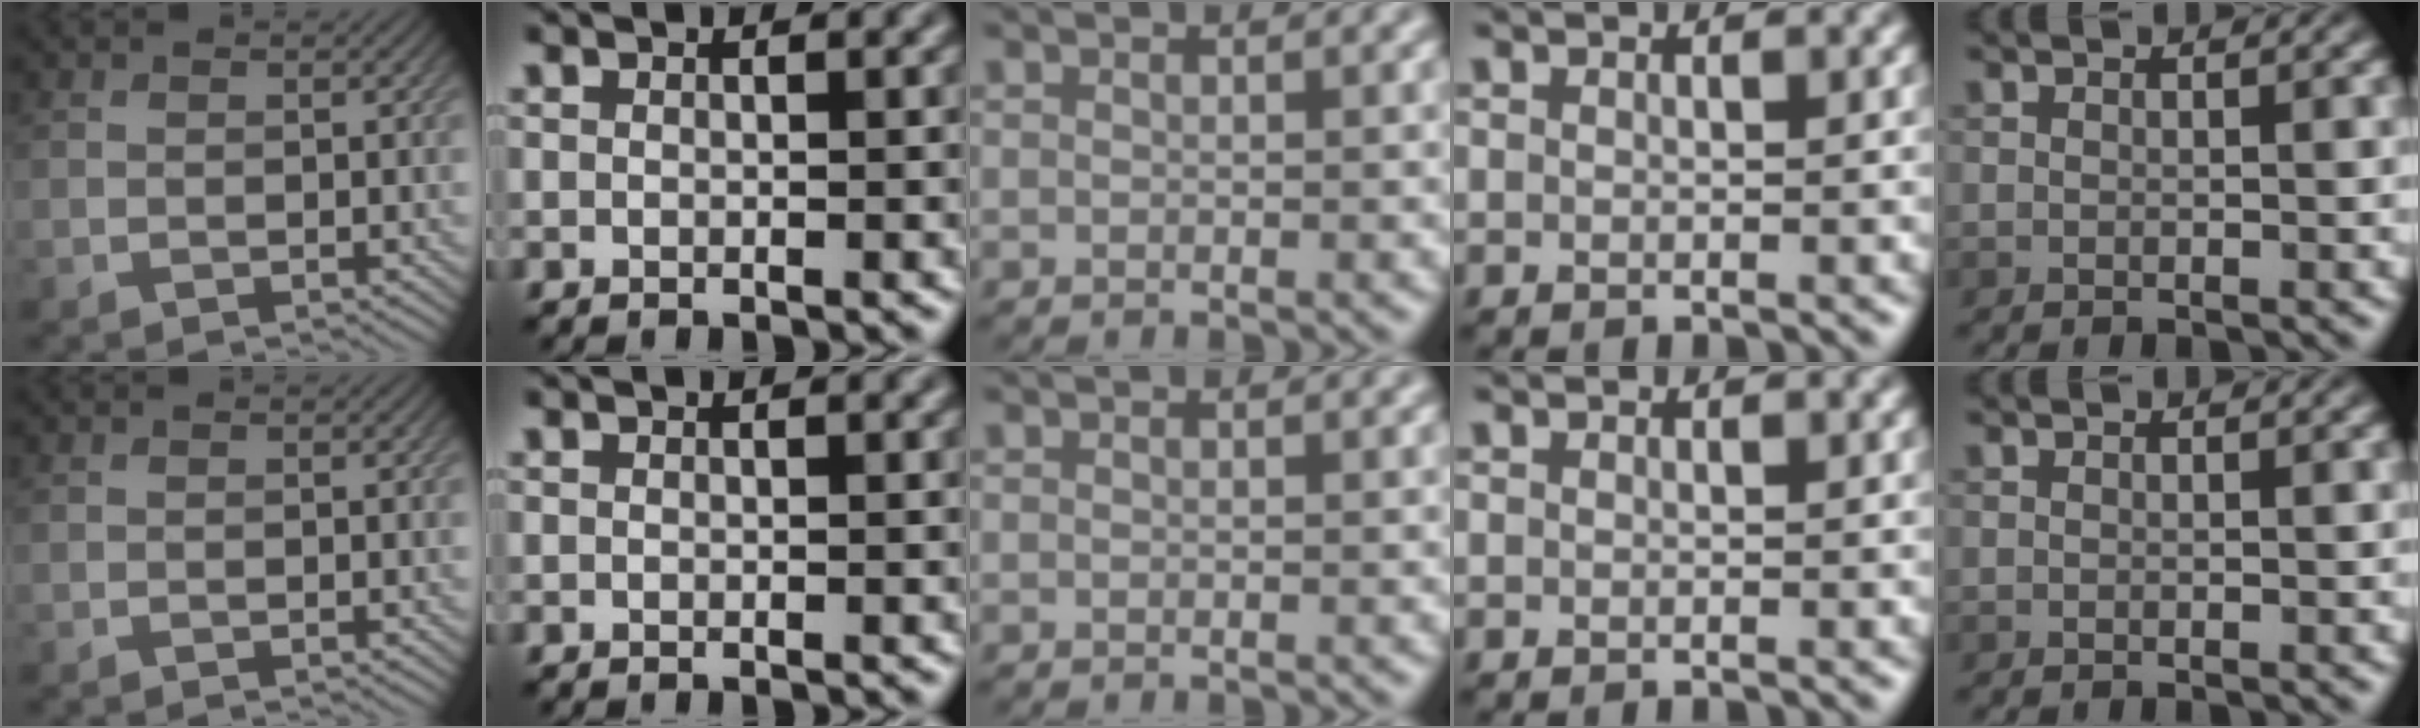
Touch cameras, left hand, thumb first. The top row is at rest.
{}